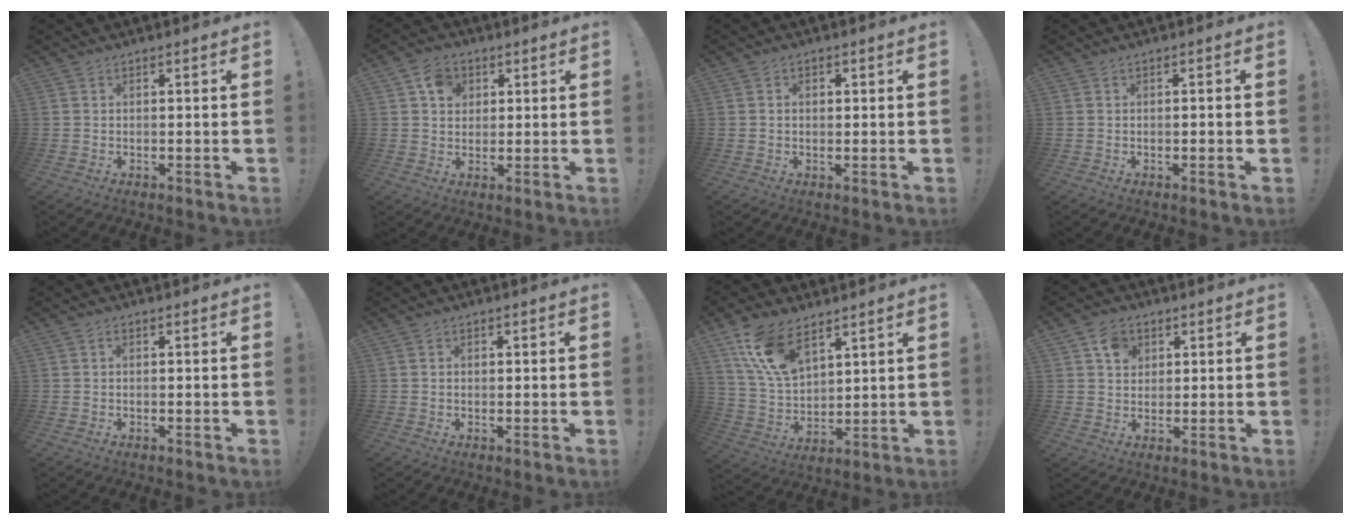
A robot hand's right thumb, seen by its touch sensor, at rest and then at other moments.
{"total": 7.7, "force": [3.1, 6.5, 2.6], "torque": [-0.038, -0.006, 0.059]}
{"total": 1.4, "force": [-0.1, 1.0, 0.9], "torque": [-0.016, 0.005, -0.004]}
{"total": 1.1, "force": [-0.6, -0.2, 0.9], "torque": [-0.021, 0.002, -0.009]}
{"total": 0.5, "force": [-0.1, 0.4, 0.4], "torque": [-0.008, 0.003, -0.002]}
{"total": 0.8, "force": [-0.1, 0.6, 0.5], "torque": [-0.009, 0.002, -0.003]}
{"total": 14.9, "force": [9.3, 7.9, 8.6], "torque": [-0.182, -0.038, 0.180]}
{"total": 6.7, "force": [3.1, 5.6, 2.0], "torque": [-0.025, -0.009, 0.058]}